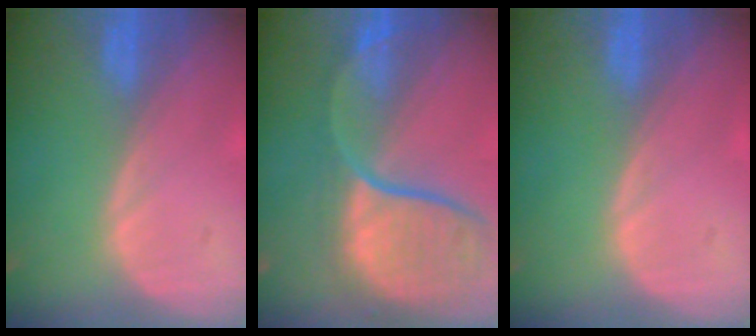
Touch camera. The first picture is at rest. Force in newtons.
{"total": 11.9, "press": 9.8, "slide": 6.7}
{"total": 0.0}